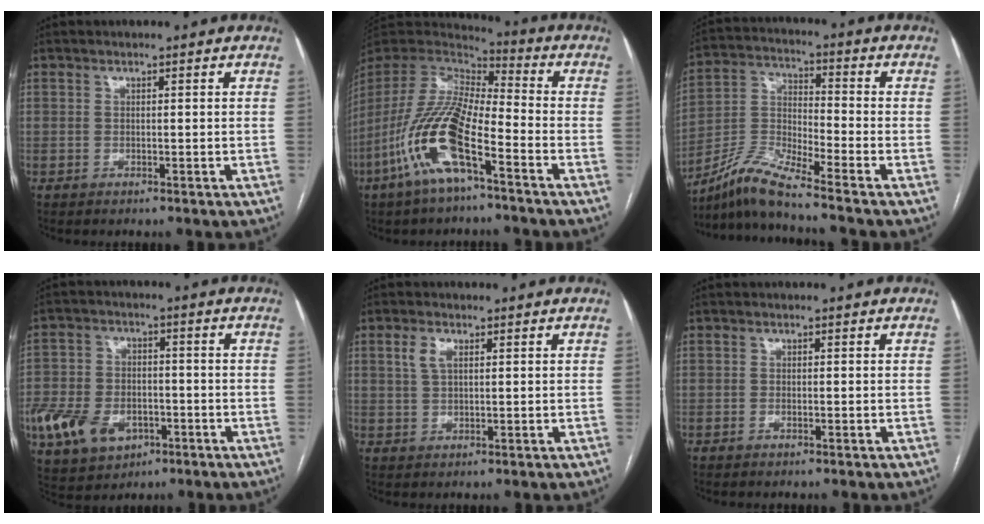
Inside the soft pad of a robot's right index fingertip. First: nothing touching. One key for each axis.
{"total": 16.2, "fx": -7.1, "fy": 4.0, "fz": 14.0, "tx": -0.304, "ty": -0.016, "tz": -0.135}
{"total": 8.7, "fx": -7.8, "fy": -1.3, "fz": 3.7, "tx": -0.091, "ty": -0.008, "tz": -0.153}
{"total": 16.9, "fx": -6.7, "fy": 11.9, "fz": 10.0, "tx": -0.249, "ty": 0.002, "tz": -0.103}
{"total": 2.8, "fx": 1.1, "fy": 1.3, "fz": 2.2, "tx": -0.049, "ty": 0.009, "tz": 0.026}
{"total": 0.6, "fx": -0.3, "fy": 0.2, "fz": 0.5, "tx": -0.011, "ty": -0.005, "tz": -0.005}